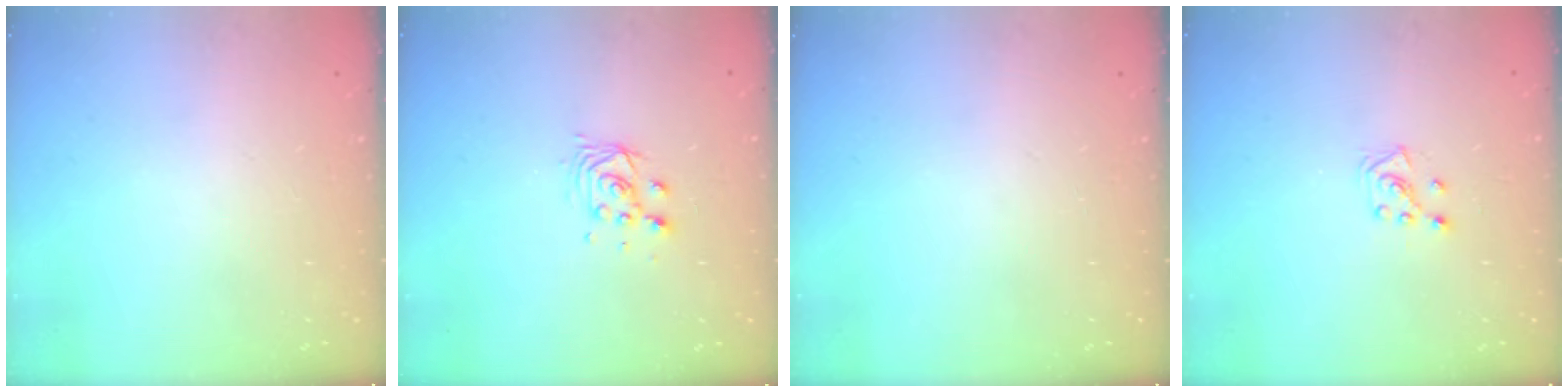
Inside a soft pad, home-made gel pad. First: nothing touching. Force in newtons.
{"total": 5.0, "press": 5.0, "slide": 0.3}
{"total": 0.0}
{"total": 4.4, "press": 4.3, "slide": 0.6}